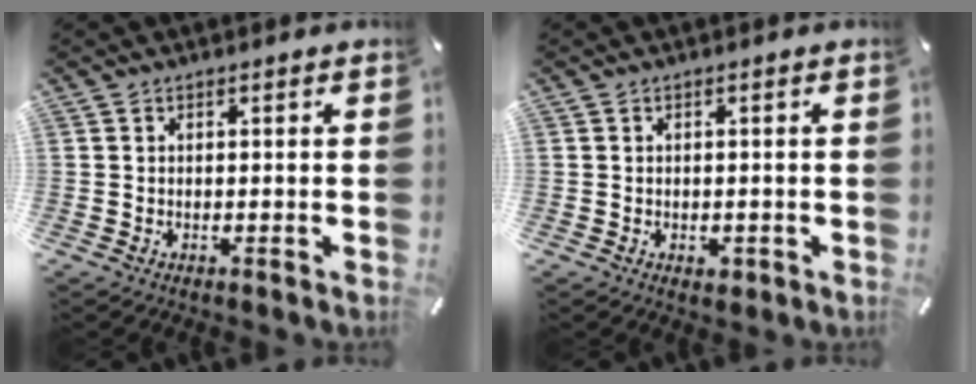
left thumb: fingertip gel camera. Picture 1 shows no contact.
{"total": 1.5, "force": [-0.5, 1.2, 0.8], "torque": [-0.014, 0.001, -0.008]}